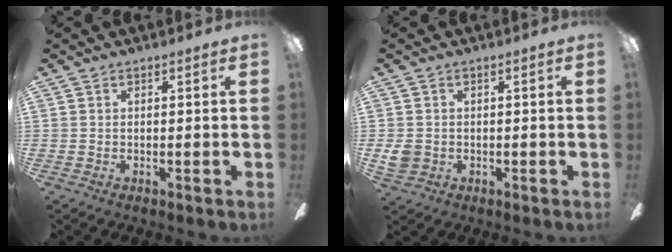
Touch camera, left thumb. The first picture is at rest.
{"total": 3.5, "force": [-0.2, 3.0, 1.8], "torque": [-0.031, 0.002, -0.004]}